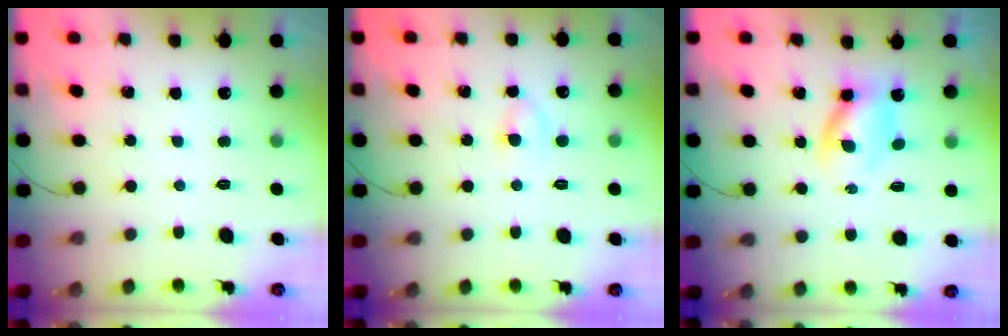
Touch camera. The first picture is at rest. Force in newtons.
{"total": 2.9, "press": 2.6, "slide": 1.1}
{"total": 3.3, "press": 3.3, "slide": 0.7}